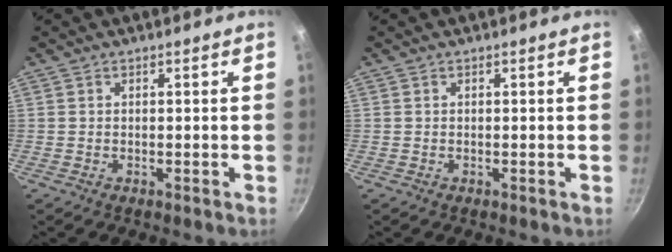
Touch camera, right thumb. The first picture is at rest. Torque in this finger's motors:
{"motor_torque": [-0.42, 0.36, 0.29, 0.29, 0.00]}